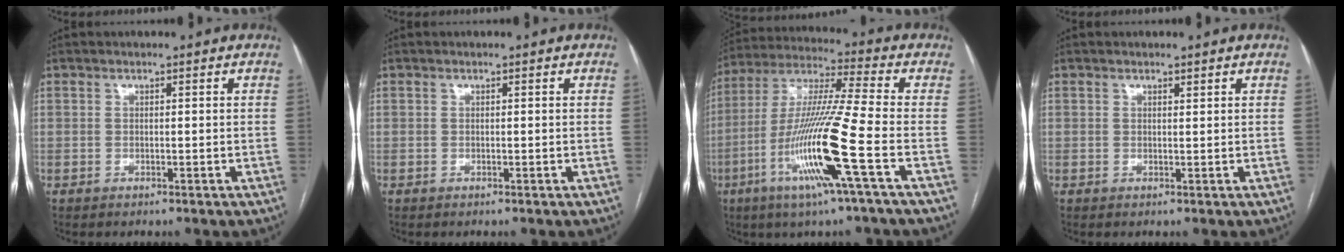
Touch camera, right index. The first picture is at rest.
{"total": 0.0}
{"total": 16.6, "force": [-5.8, -1.3, 15.5], "torque": [-0.313, -0.018, -0.116]}
{"total": 0.5, "force": [0.5, 0.1, 0.2], "torque": [-0.009, -0.003, 0.009]}